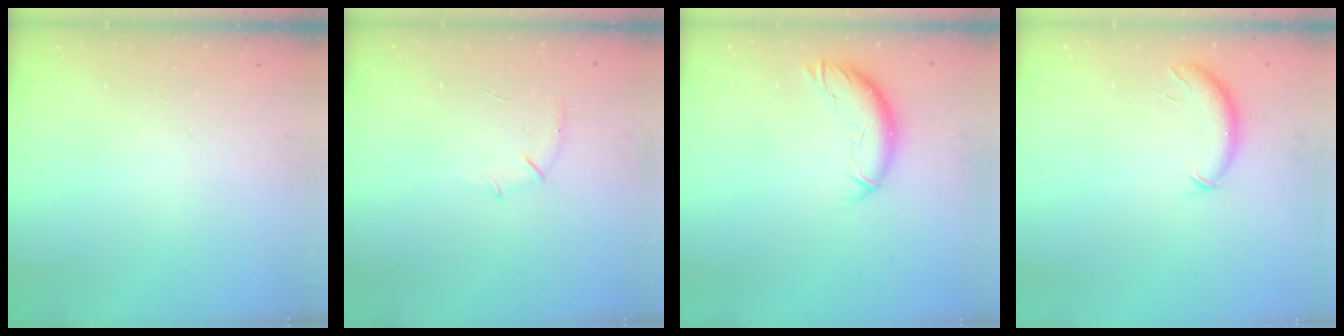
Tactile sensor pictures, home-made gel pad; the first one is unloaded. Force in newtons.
{"total": 6.5, "press": 6.3, "slide": 1.8}
{"total": 9.7, "press": 9.6, "slide": 0.9}
{"total": 8.4, "press": 8.3, "slide": 1.3}